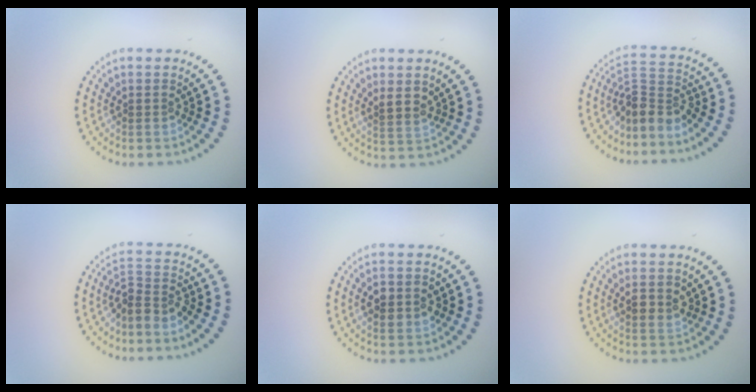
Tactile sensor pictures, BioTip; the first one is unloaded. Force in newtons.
{"total": 1.4, "press": 1.2, "slide": 0.7}
{"total": 3.5, "press": 2.4, "slide": 2.6}
{"total": 2.6, "press": 2.0, "slide": 1.7}
{"total": 3.2, "press": 3.2, "slide": 0.1}
{"total": 2.1, "press": 2.0, "slide": 0.6}